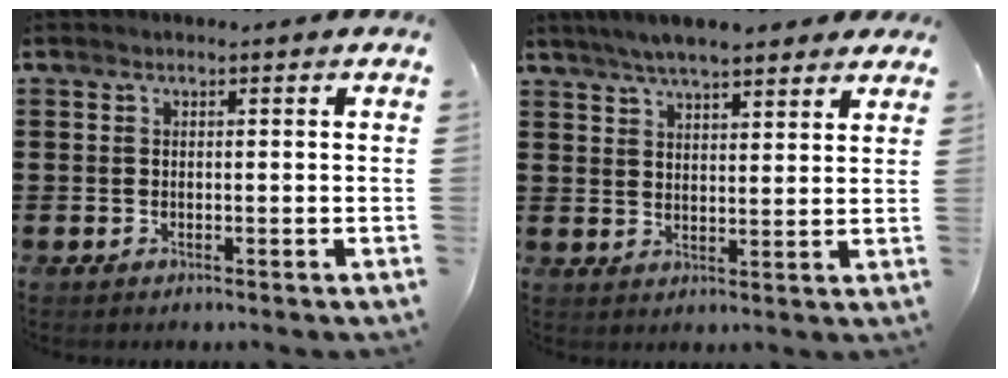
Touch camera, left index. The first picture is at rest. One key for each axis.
{"total": 5.6, "fx": 5.0, "fy": 1.0, "fz": 2.3, "tx": -0.060, "ty": -0.007, "tz": 0.090}